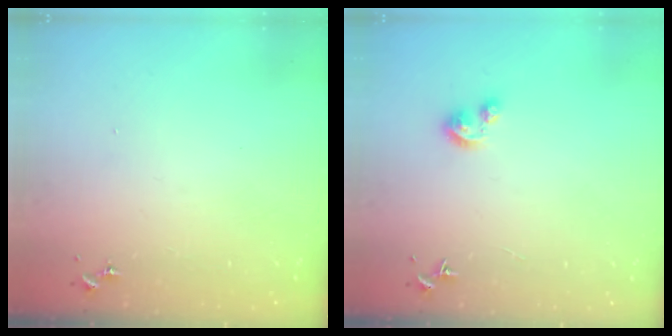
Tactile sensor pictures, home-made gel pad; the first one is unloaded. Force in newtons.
{"total": 3.8, "press": 3.8, "slide": 0.4}